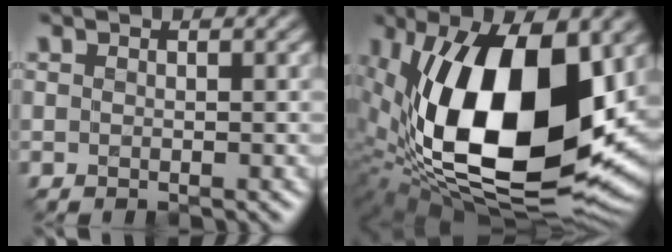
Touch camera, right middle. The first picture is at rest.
{"total": 18.6, "force": [2.4, 9.8, 15.7], "torque": [-0.288, -0.016, 0.036]}